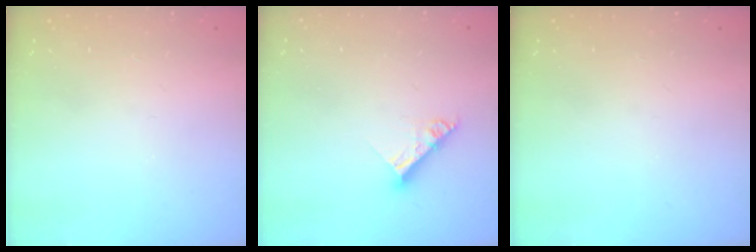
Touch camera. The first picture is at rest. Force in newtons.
{"total": 7.9, "press": 7.9, "slide": 0.8}
{"total": 0.0}